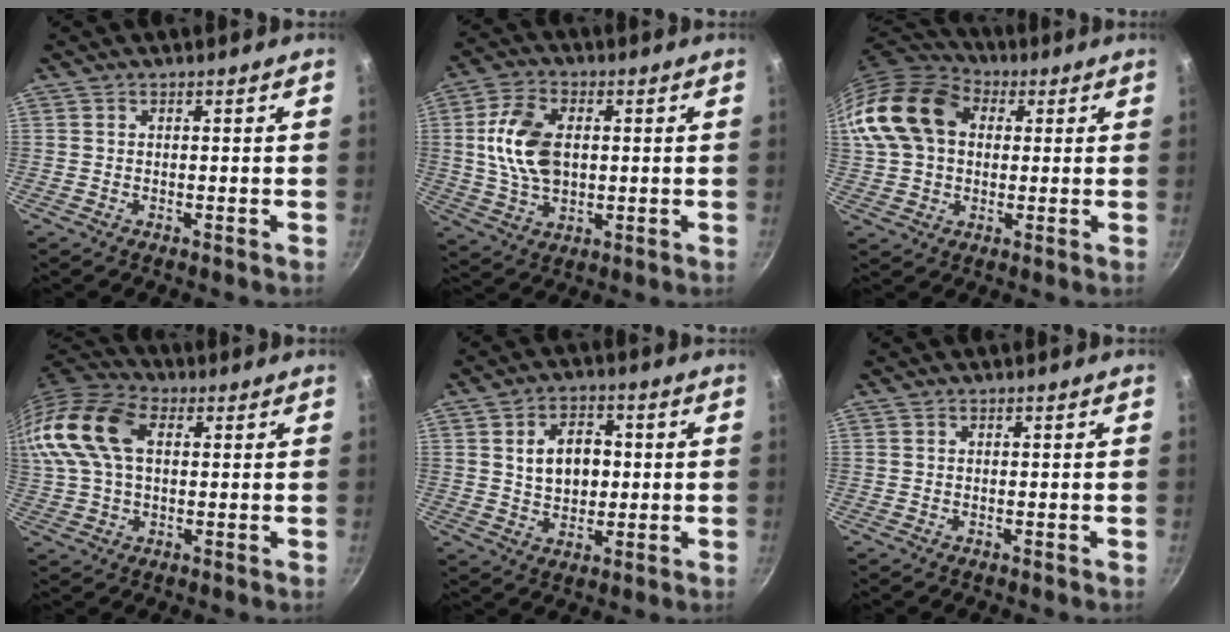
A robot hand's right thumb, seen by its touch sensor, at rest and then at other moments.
{"total": 12.5, "force": [1.4, 8.0, 9.5], "torque": [-0.166, 0.004, 0.025]}
{"total": 17.0, "force": [3.4, 12.6, 10.9], "torque": [-0.196, 0.028, 0.050]}
{"total": 18.4, "force": [4.3, 11.5, 13.7], "torque": [-0.287, 0.027, 0.066]}
{"total": 9.2, "force": [1.2, 6.5, 6.3], "torque": [-0.078, 0.004, 0.022]}
{"total": 0.0}